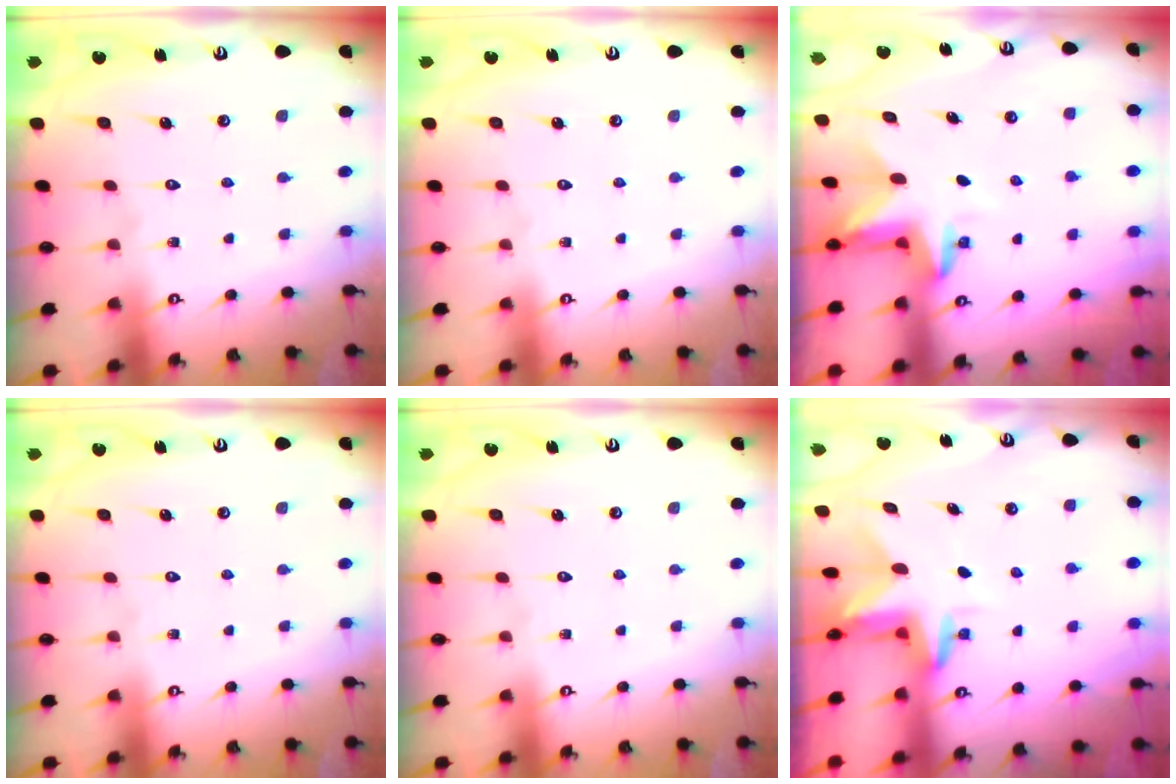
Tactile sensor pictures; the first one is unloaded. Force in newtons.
{"total": 0.0}
{"total": 3.6, "press": 3.6, "slide": 0.2}
{"total": 0.0}
{"total": 0.0}
{"total": 3.0, "press": 3.0, "slide": 0.2}